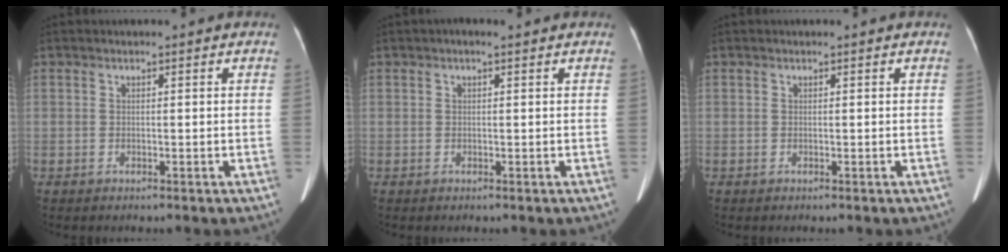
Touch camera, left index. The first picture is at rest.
{"total": 1.0, "force": [0.6, 0.3, 0.7], "torque": [-0.018, 0.009, 0.007]}
{"total": 0.0}